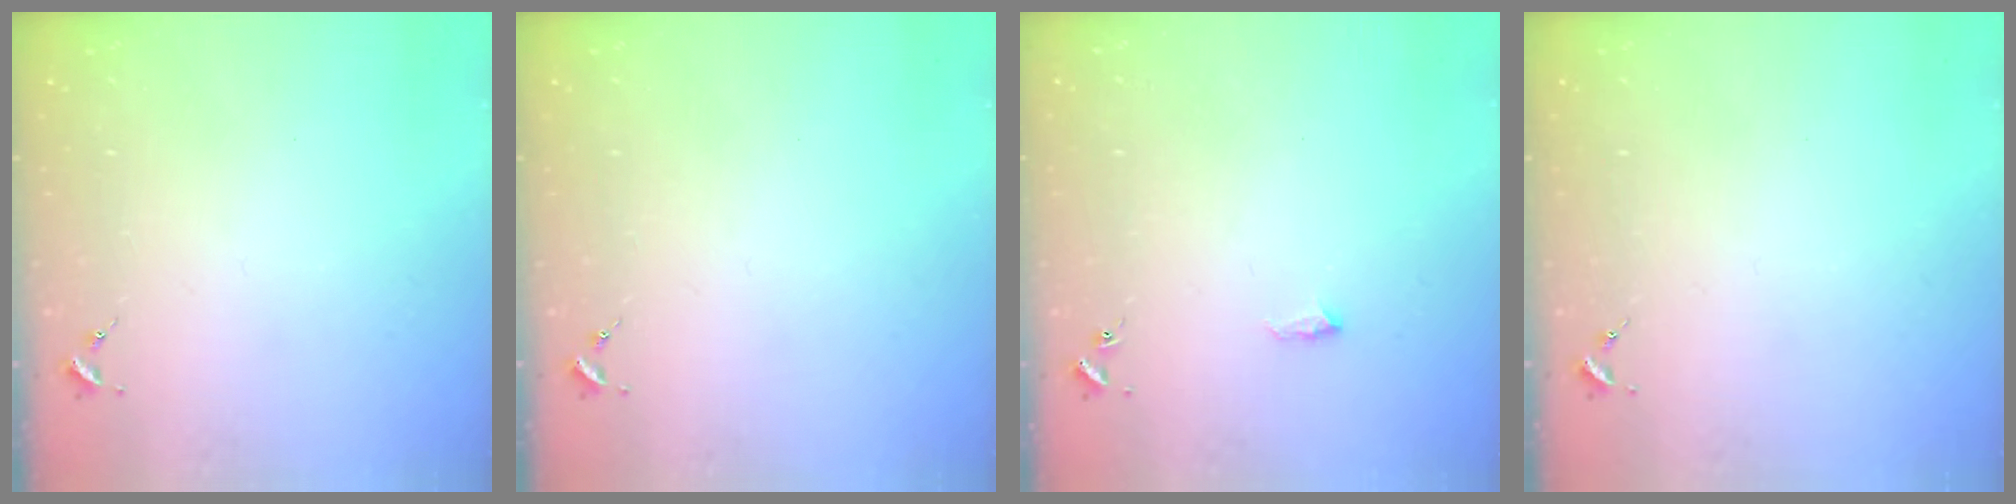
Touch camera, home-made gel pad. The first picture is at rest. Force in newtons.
{"total": 0.0}
{"total": 4.7, "press": 4.7, "slide": 0.6}
{"total": 0.0}